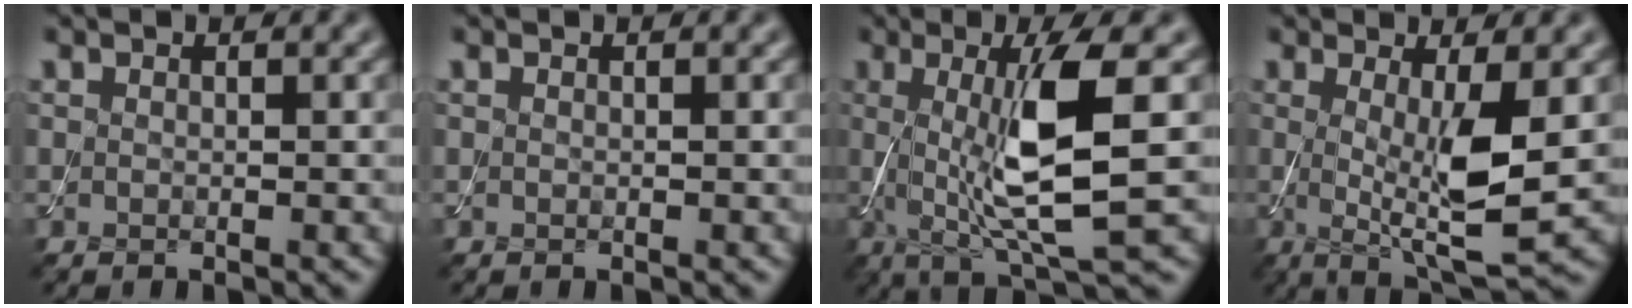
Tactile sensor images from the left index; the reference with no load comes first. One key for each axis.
{"total": 0.0}
{"total": 8.5, "fx": 0.4, "fy": 1.6, "fz": 8.4, "tx": -0.135, "ty": -0.010, "tz": 0.013}
{"total": 6.3, "fx": 0.0, "fy": 1.3, "fz": 6.2, "tx": -0.103, "ty": -0.017, "tz": 0.004}